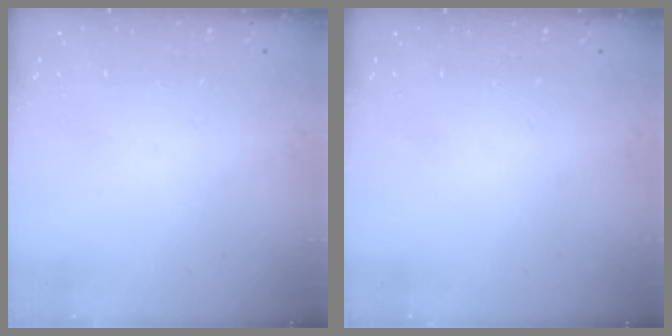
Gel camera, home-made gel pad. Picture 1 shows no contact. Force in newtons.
{"total": 0.0}